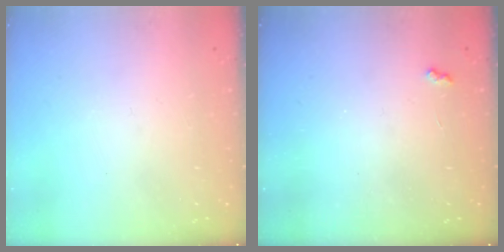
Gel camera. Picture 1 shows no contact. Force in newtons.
{"total": 3.2, "press": 3.1, "slide": 0.5}